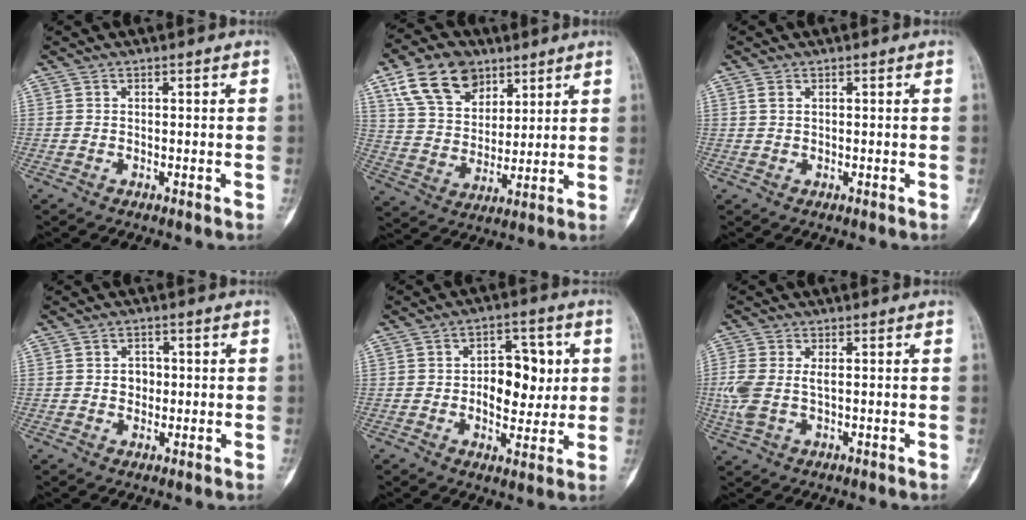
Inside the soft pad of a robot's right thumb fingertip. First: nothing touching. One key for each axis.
{"total": 14.4, "fx": 8.1, "fy": 9.5, "fz": 7.3, "tx": -0.105, "ty": -0.023, "tz": 0.154}
{"total": 1.3, "fx": 0.6, "fy": 0.8, "fz": 0.8, "tx": -0.019, "ty": 0.004, "tz": 0.015}
{"total": 3.0, "fx": 0.1, "fy": 2.5, "fz": 1.5, "tx": -0.001, "ty": 0.004, "tz": 0.001}
{"total": 10.4, "fx": 0.9, "fy": 6.6, "fz": 8.0, "tx": -0.067, "ty": 0.004, "tz": 0.016}
{"total": 6.6, "fx": 0.2, "fy": 3.7, "fz": 5.4, "tx": -0.151, "ty": 0.005, "tz": 0.007}